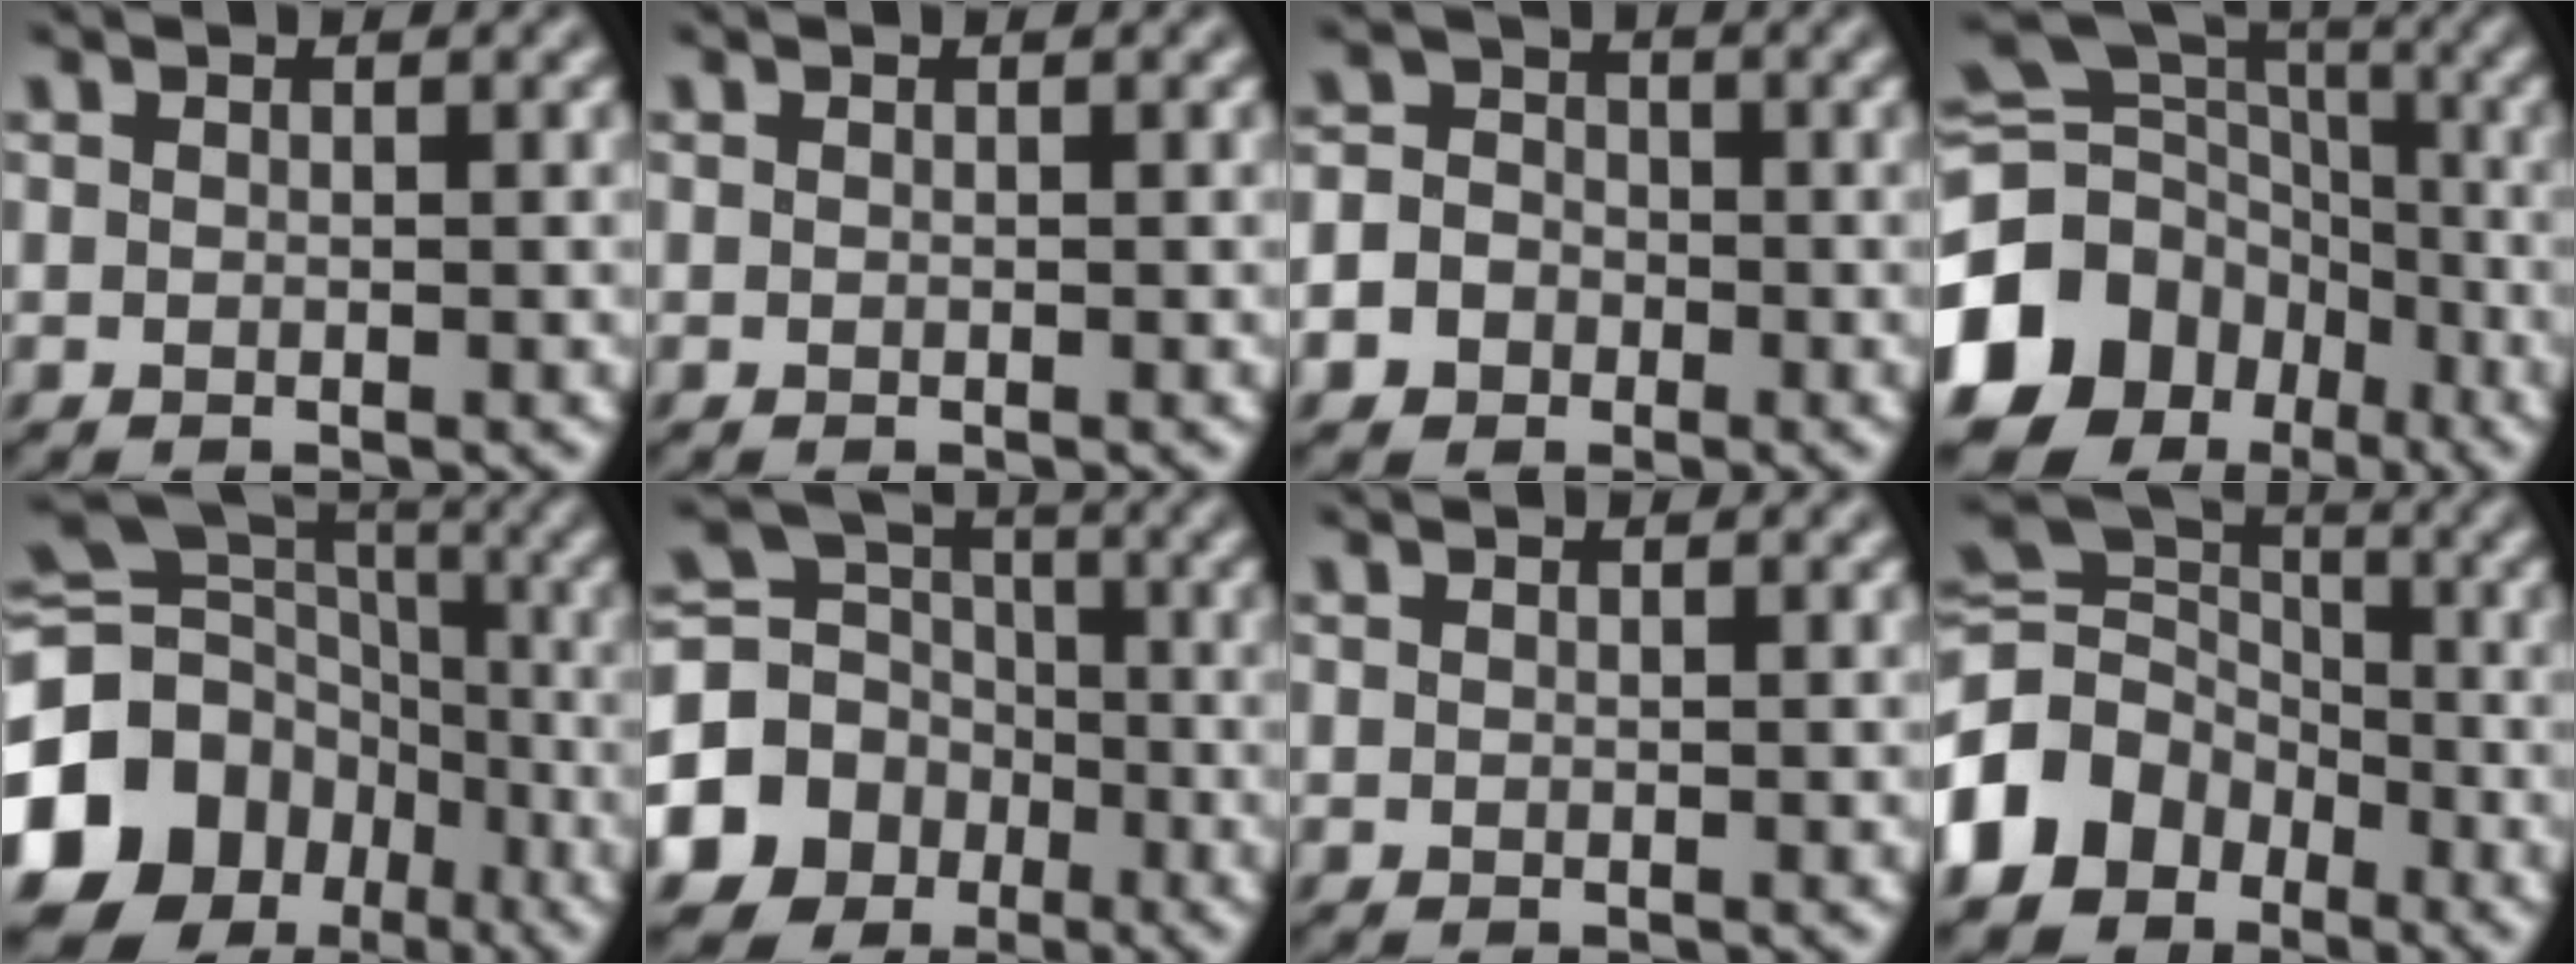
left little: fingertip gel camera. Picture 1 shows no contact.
{"total": 0.0}
{"total": 8.0, "force": [-4.0, 6.8, 1.4], "torque": [-0.036, -0.011, -0.092]}
{"total": 17.8, "force": [-8.0, 14.4, 6.8], "torque": [-0.172, -0.010, -0.143]}
{"total": 18.9, "force": [-7.7, 15.5, 7.5], "torque": [-0.183, -0.015, -0.145]}
{"total": 12.8, "force": [-4.9, 11.3, 3.5], "torque": [-0.114, -0.018, -0.096]}
{"total": 0.0}
{"total": 11.1, "force": [-5.4, 8.7, 4.4], "torque": [-0.116, 0.006, -0.119]}